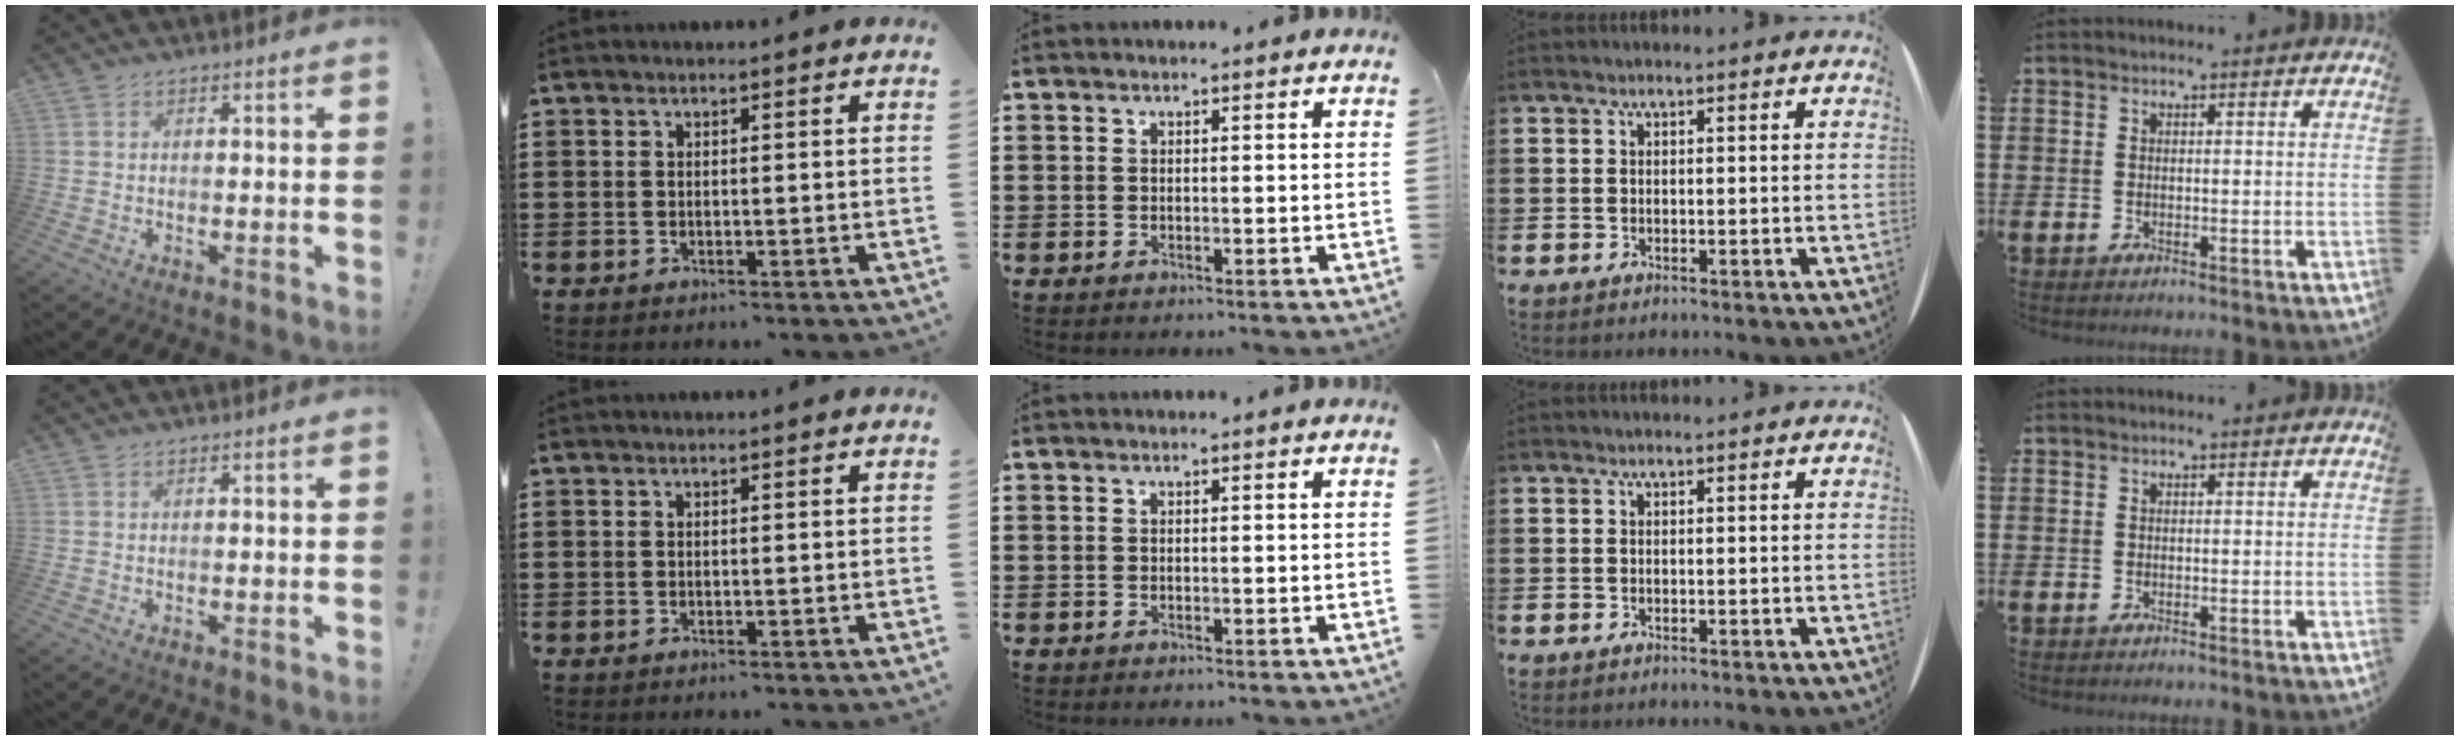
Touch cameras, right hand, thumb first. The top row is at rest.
{}